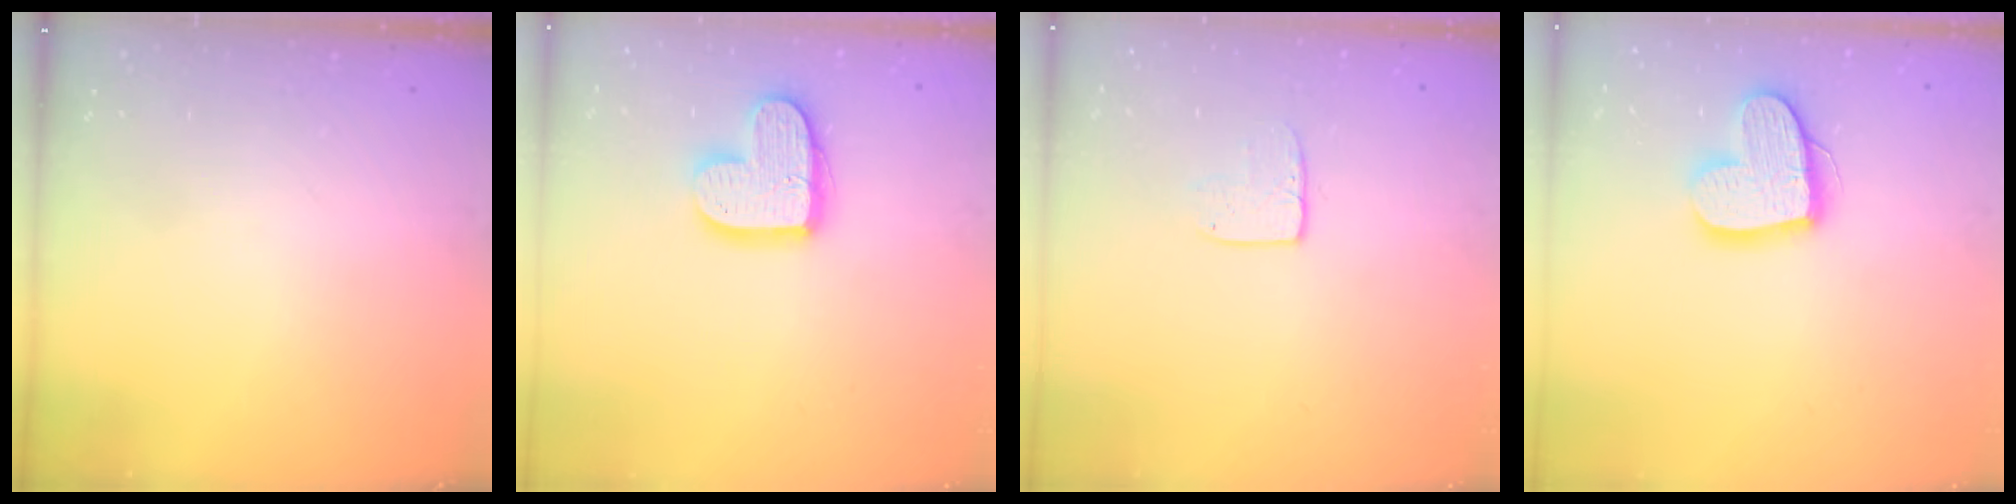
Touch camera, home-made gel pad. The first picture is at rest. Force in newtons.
{"total": 13.8, "press": 13.8, "slide": 0.9}
{"total": 6.5, "press": 6.5, "slide": 0.4}
{"total": 15.0, "press": 15.0, "slide": 1.1}